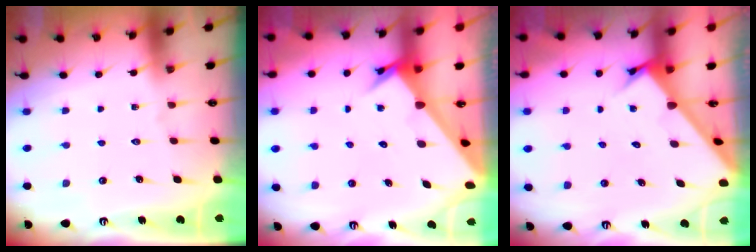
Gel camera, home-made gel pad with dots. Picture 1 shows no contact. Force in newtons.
{"total": 3.3, "press": 3.3, "slide": 0.3}
{"total": 2.9, "press": 2.9, "slide": 0.2}